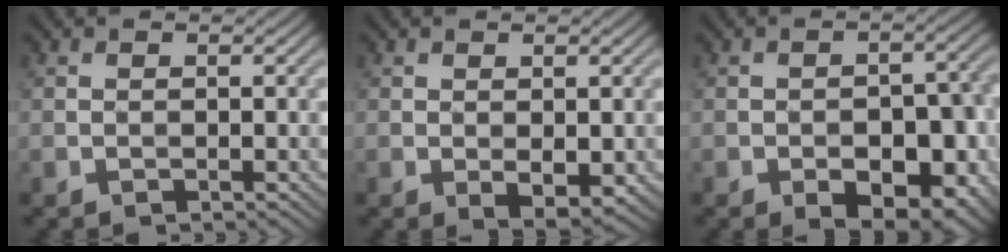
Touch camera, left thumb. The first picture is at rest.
{"total": 2.6, "force": [-0.4, 1.2, 2.2], "torque": [-0.040, -0.007, -0.002]}
{"total": 10.2, "force": [-4.9, 5.2, 7.2], "torque": [-0.088, 0.004, -0.059]}